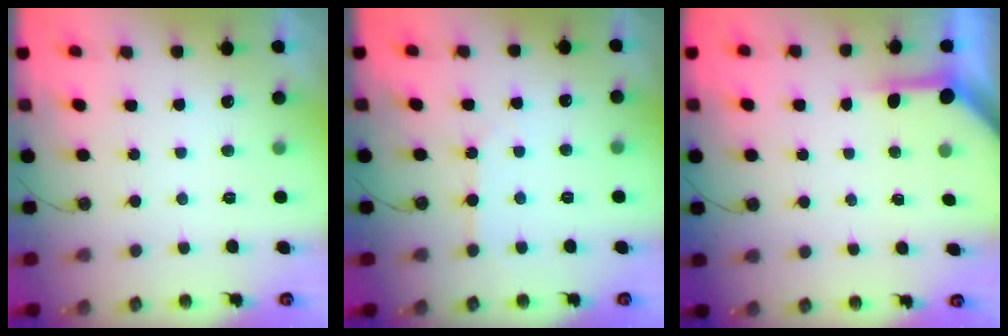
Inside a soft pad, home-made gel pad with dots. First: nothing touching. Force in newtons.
{"total": 3.3, "press": 3.3, "slide": 0.5}
{"total": 3.9, "press": 3.9, "slide": 0.4}